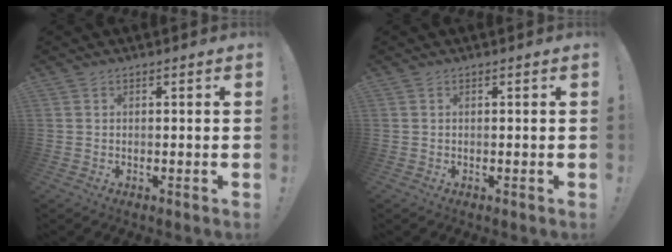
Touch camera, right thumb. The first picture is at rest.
{"total": 0.0}